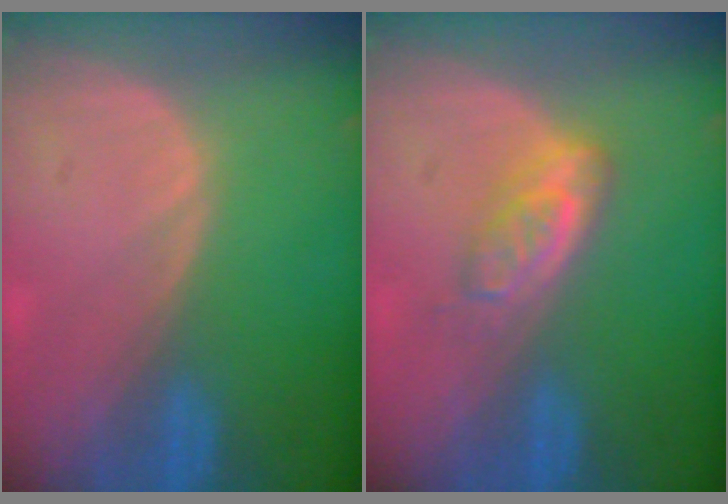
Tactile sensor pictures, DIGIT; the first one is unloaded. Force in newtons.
{"total": 4.6, "press": 4.2, "slide": 1.9}